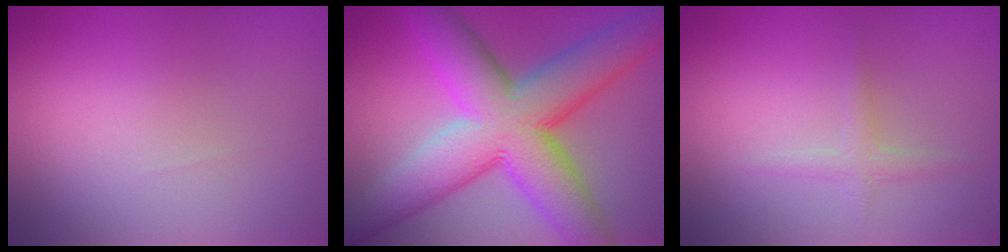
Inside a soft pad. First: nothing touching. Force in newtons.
{"total": 12.5, "press": 12.5, "slide": 0.4}
{"total": 1.3, "press": 1.3, "slide": 0.1}